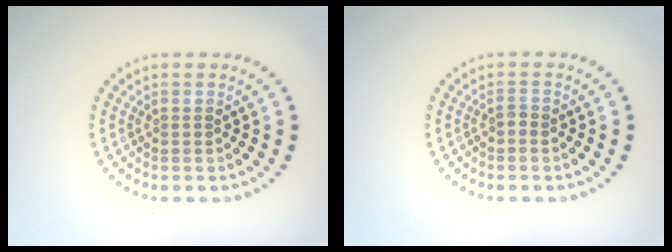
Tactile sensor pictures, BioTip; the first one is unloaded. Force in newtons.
{"total": 0.7, "press": 0.5, "slide": 0.5}